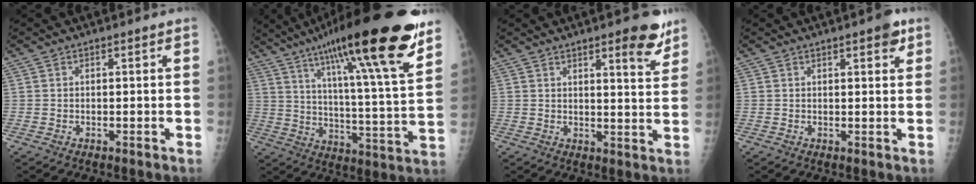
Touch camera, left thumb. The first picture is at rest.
{"total": 27.1, "force": [17.8, 3.2, 20.1], "torque": [-0.305, -0.055, 0.275]}
{"total": 7.6, "force": [4.9, 1.8, 5.5], "torque": [-0.055, -0.029, 0.061]}
{"total": 3.2, "force": [1.8, 1.0, 2.4], "torque": [-0.023, -0.006, 0.019]}